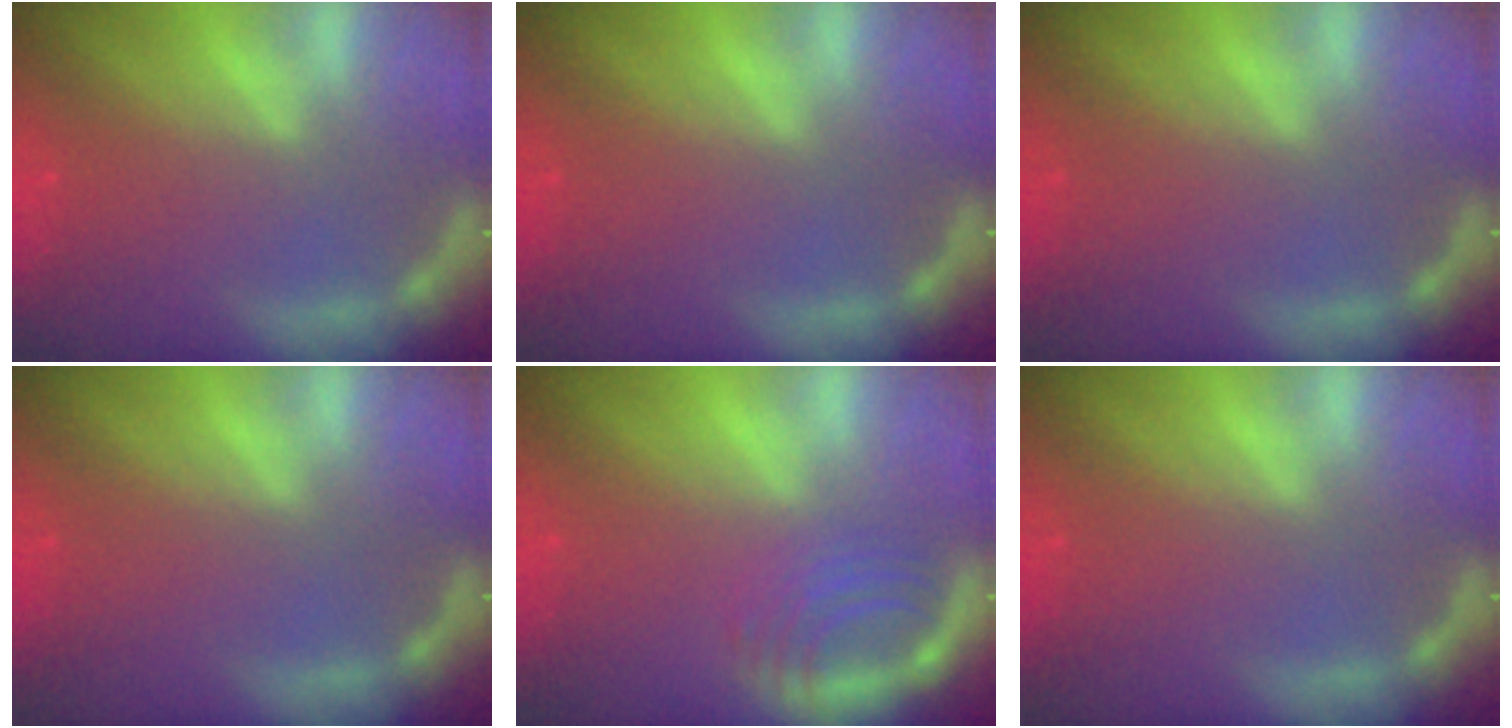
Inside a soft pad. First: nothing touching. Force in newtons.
{"total": 0.0}
{"total": 0.0}
{"total": 0.0}
{"total": 5.0}
{"total": 0.0}